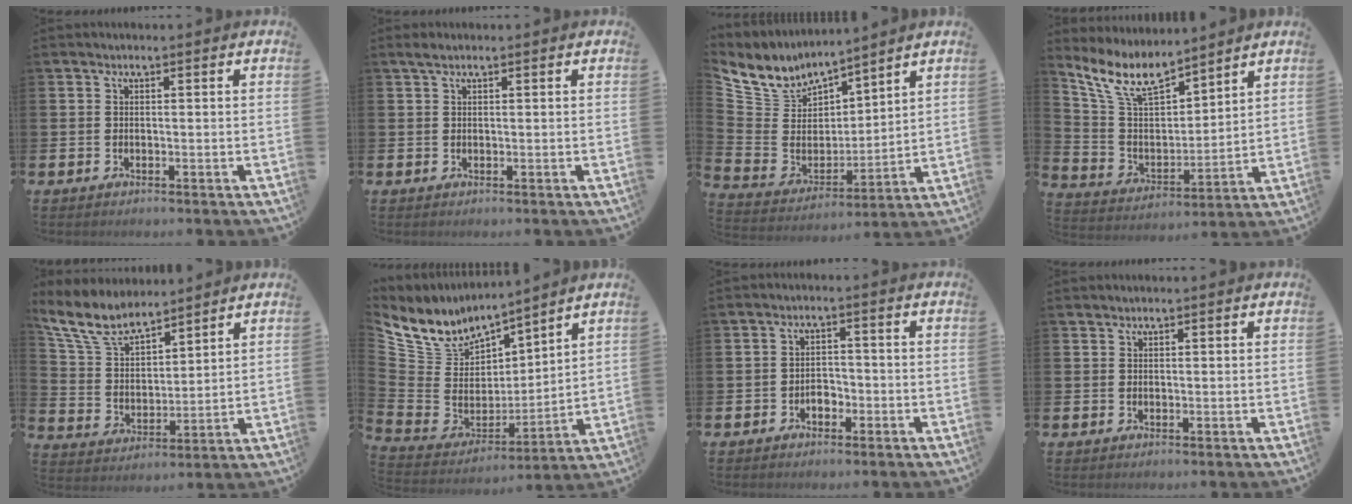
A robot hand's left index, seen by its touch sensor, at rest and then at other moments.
{"total": 1.1, "force": [0.9, 0.3, 0.7], "torque": [-0.012, 0.003, 0.014]}
{"total": 6.3, "force": [5.8, 2.5, -0.2], "torque": [-0.047, -0.055, 0.102]}
{"total": 9.4, "force": [7.7, 3.2, 4.3], "torque": [-0.122, -0.036, 0.140]}
{"total": 8.3, "force": [7.4, 2.6, 2.9], "torque": [-0.092, -0.033, 0.134]}
{"total": 7.5, "force": [6.9, 2.8, -0.5], "torque": [-0.050, -0.068, 0.125]}
{"total": 2.0, "force": [-1.1, 1.4, 1.1], "torque": [-0.011, -0.001, -0.026]}
{"total": 0.9, "force": [0.9, 0.3, 0.0], "torque": [0.011, -0.002, 0.014]}